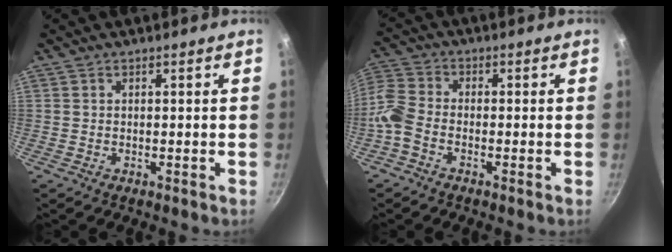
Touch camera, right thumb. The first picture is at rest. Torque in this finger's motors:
{"motor_torque": [0.14, 0.13, 0.78, -0.21, 0.04]}